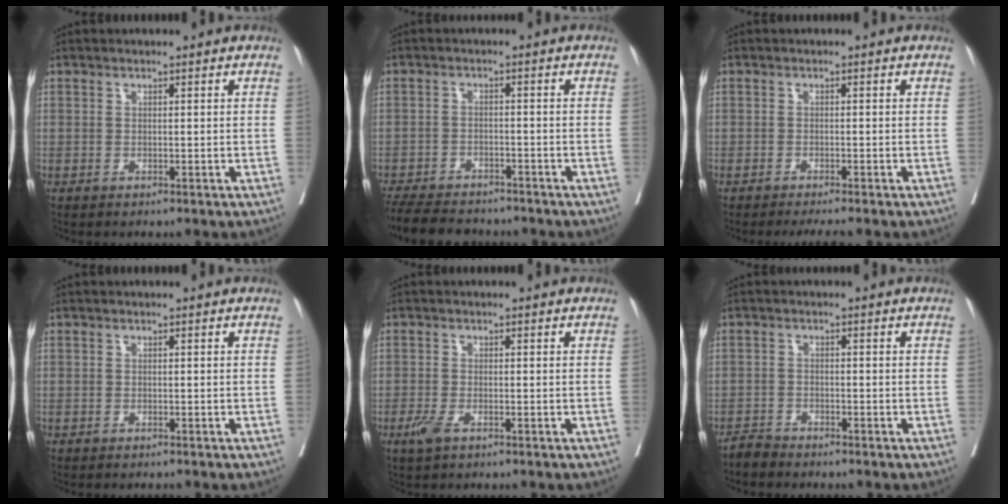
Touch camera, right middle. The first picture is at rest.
{"total": 11.2, "force": [-9.9, 3.1, 4.2], "torque": [-0.078, -0.011, -0.147]}
{"total": 3.1, "force": [-2.7, -0.2, 1.5], "torque": [-0.017, -0.006, -0.040]}
{"total": 0.5, "force": [-0.4, 0.2, 0.1], "torque": [-0.007, 0.000, -0.008]}
{"total": 2.3, "force": [-1.3, 0.8, 1.7], "torque": [-0.040, -0.003, -0.024]}
{"total": 1.8, "force": [-1.8, 0.1, -0.1], "torque": [0.004, -0.006, -0.033]}